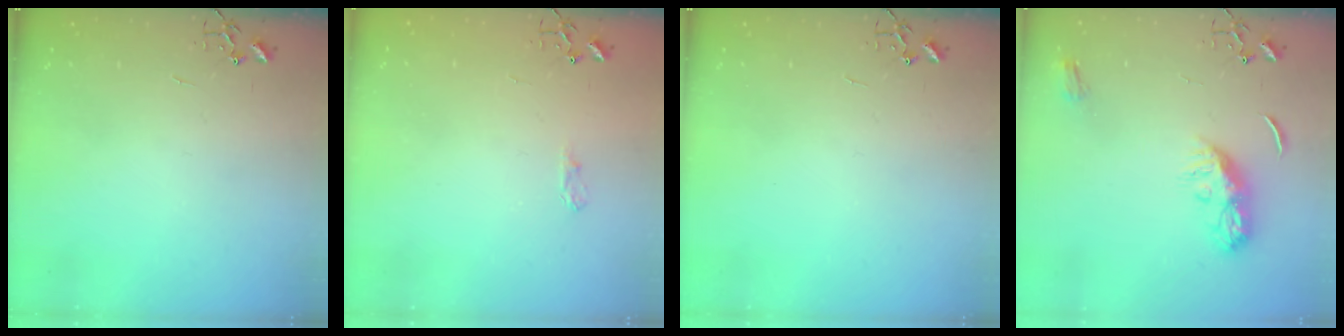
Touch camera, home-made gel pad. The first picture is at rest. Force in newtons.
{"total": 6.8, "press": 6.8, "slide": 0.6}
{"total": 0.0}
{"total": 9.0, "press": 9.0, "slide": 0.2}